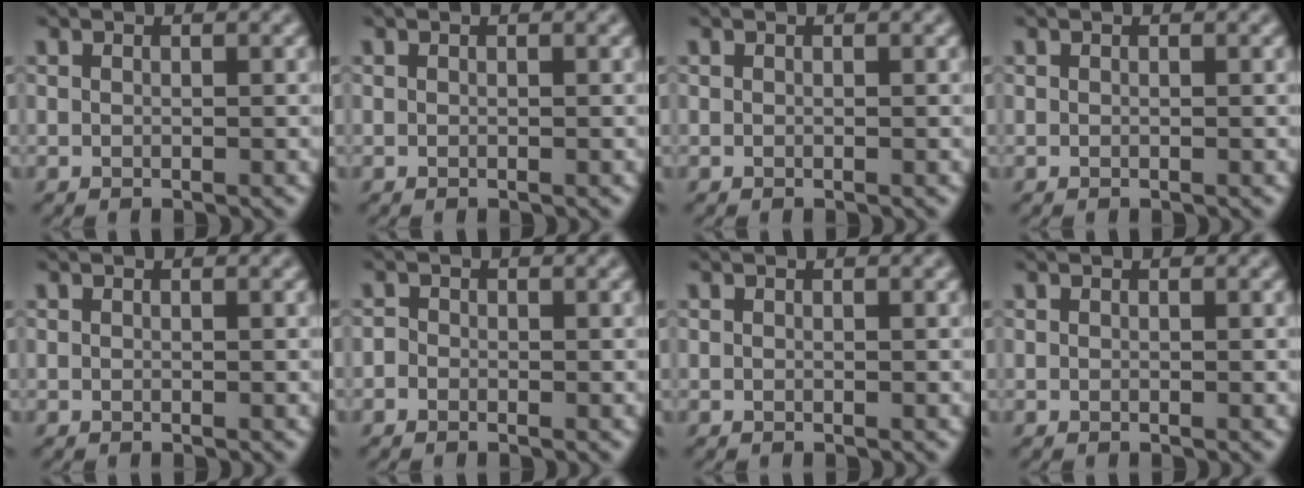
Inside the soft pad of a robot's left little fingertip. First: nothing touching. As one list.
[{"total": 0.0}, {"total": 0.0}, {"total": 0.0}, {"total": 0.0}, {"total": 0.7, "force": [-0.2, 0.7, 0.1], "torque": [0.007, 0.001, -0.014]}, {"total": 0.0}, {"total": 0.0}]